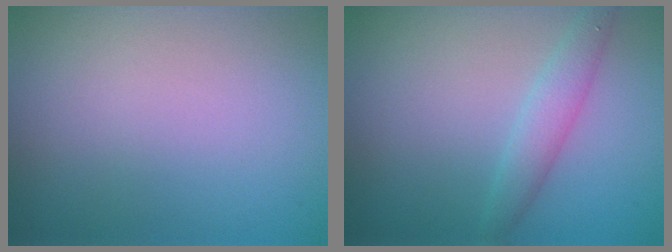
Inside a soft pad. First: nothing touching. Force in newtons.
{"total": 2.3, "press": 2.3, "slide": 0.0}